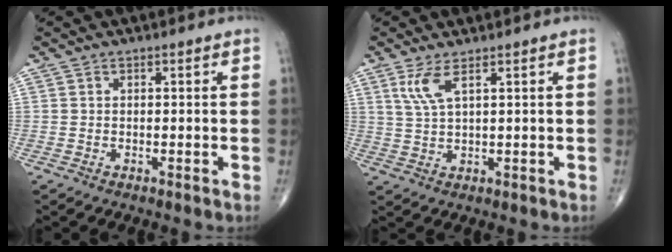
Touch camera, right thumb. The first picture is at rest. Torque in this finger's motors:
{"motor_torque": [-0.01, 0.01, 0.56, 0.50, 0.02]}